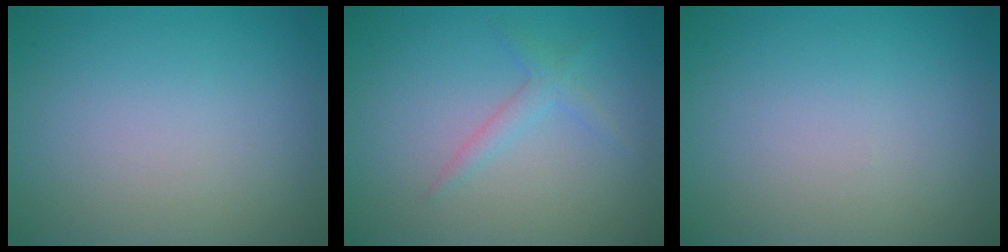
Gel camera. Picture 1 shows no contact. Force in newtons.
{"total": 1.4, "press": 1.4, "slide": 0.1}
{"total": 0.0}